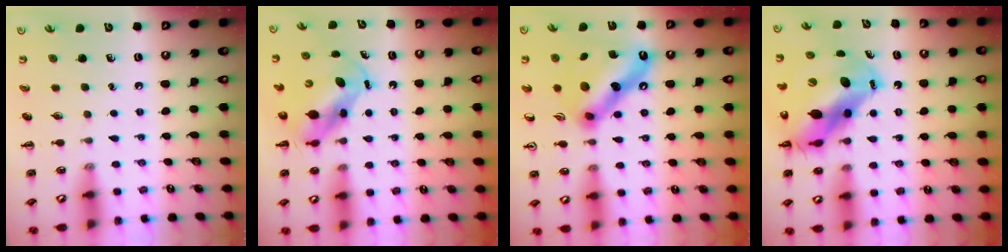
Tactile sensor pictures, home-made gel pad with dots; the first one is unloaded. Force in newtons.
{"total": 5.5, "press": 5.4, "slide": 0.6}
{"total": 17.0, "press": 17.0, "slide": 1.2}
{"total": 14.5, "press": 13.9, "slide": 4.0}